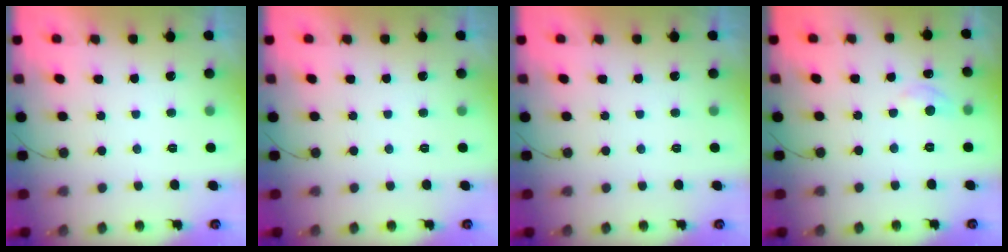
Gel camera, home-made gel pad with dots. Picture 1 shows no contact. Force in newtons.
{"total": 0.0}
{"total": 0.0}
{"total": 5.6, "press": 5.6, "slide": 0.5}